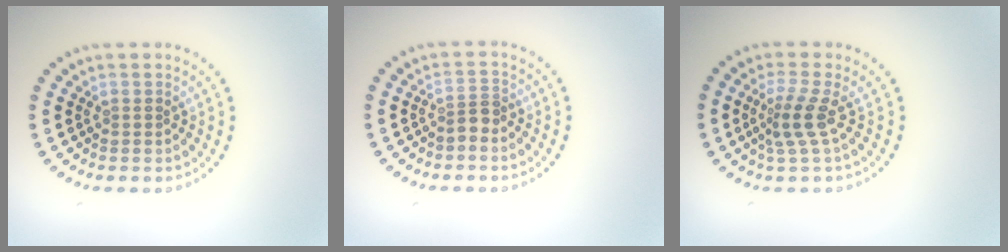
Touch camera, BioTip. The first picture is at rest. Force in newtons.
{"total": 1.6, "press": 1.2, "slide": 1.1}
{"total": 2.6, "press": 1.8, "slide": 1.9}